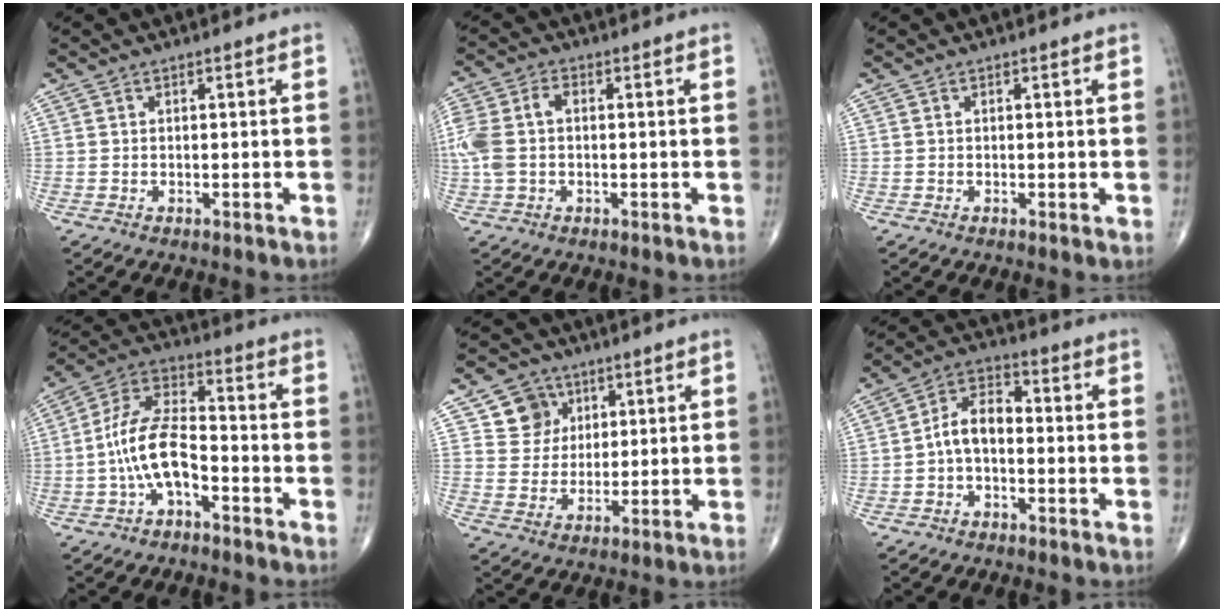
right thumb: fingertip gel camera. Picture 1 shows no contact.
{"total": 9.6, "force": [0.0, 6.2, 7.4], "torque": [-0.191, 0.028, 0.001]}
{"total": 0.5, "force": [0.0, 0.1, 0.5], "torque": [-0.011, -0.003, 0.002]}
{"total": 11.1, "force": [-3.4, 5.4, 9.0], "torque": [-0.175, 0.049, -0.071]}
{"total": 7.2, "force": [3.3, 6.3, 1.4], "torque": [0.009, -0.014, 0.059]}
{"total": 7.1, "force": [-1.1, 4.2, 5.6], "torque": [-0.091, 0.032, -0.032]}